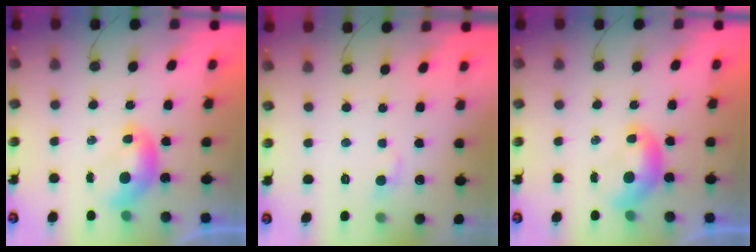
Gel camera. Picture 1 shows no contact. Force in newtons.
{"total": 1.5, "press": 1.4, "slide": 0.6}
{"total": 0.0}